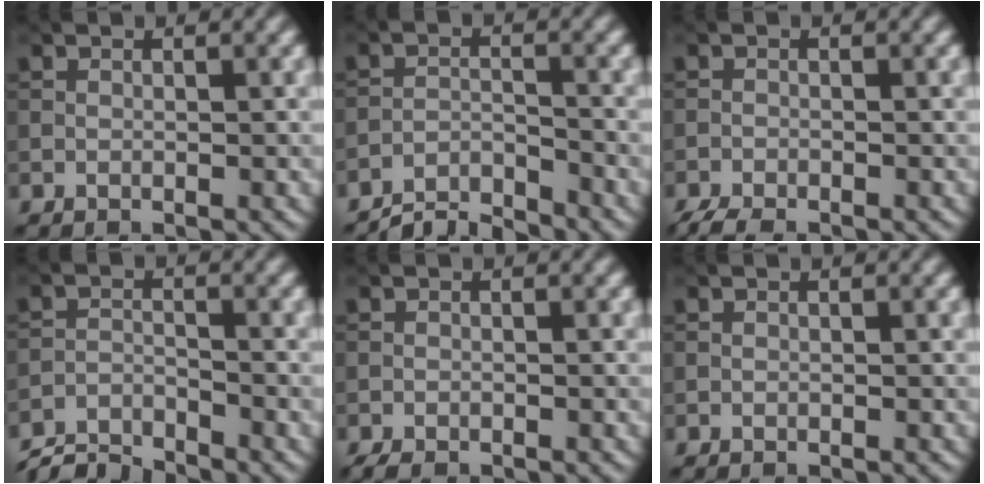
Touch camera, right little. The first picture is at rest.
{"total": 4.5, "force": [-4.4, 0.6, 1.0], "torque": [-0.018, -0.002, -0.088]}
{"total": 2.5, "force": [-2.3, 0.4, 0.9], "torque": [-0.019, -0.008, -0.049]}
{"total": 4.5, "force": [-4.3, 0.7, 1.0], "torque": [-0.021, -0.007, -0.090]}
{"total": 1.6, "force": [-1.4, 0.5, 0.6], "torque": [-0.011, -0.004, -0.026]}
{"total": 0.0}